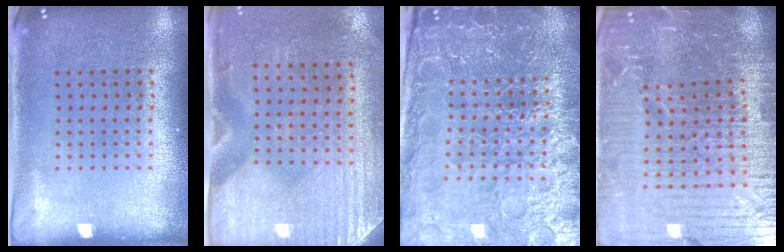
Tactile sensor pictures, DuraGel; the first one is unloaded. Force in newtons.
{"total": 2.9, "press": 2.5, "slide": 1.5}
{"total": 5.7, "press": 5.1, "slide": 2.4}
{"total": 7.1, "press": 6.1, "slide": 3.6}